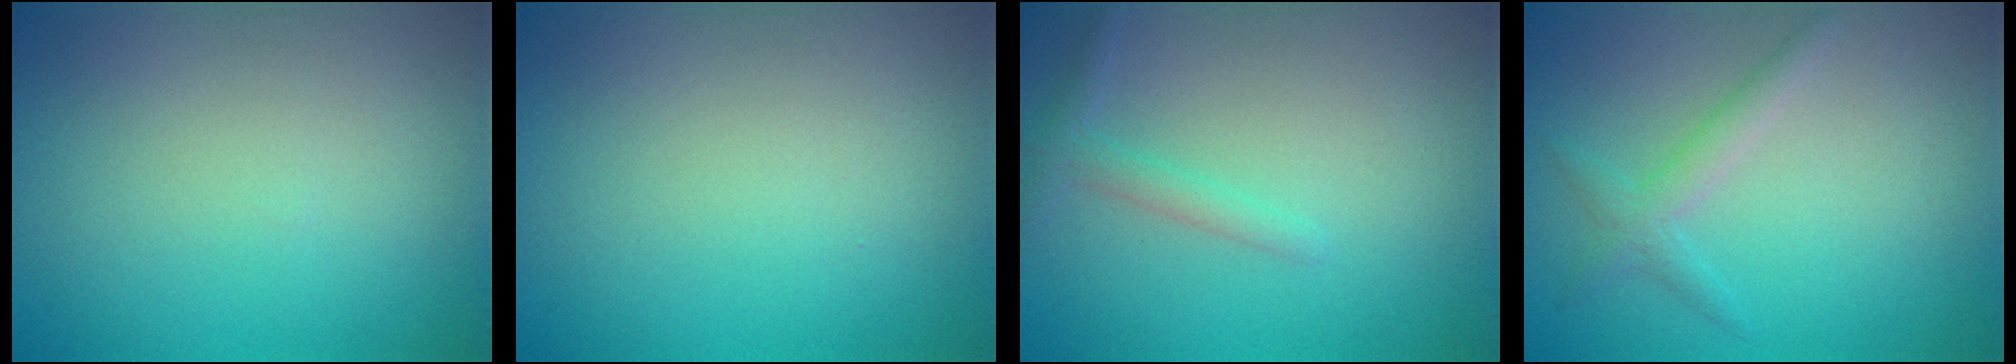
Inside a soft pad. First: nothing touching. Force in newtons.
{"total": 0.0}
{"total": 1.4, "press": 1.4, "slide": 0.1}
{"total": 1.8, "press": 1.8, "slide": 0.0}